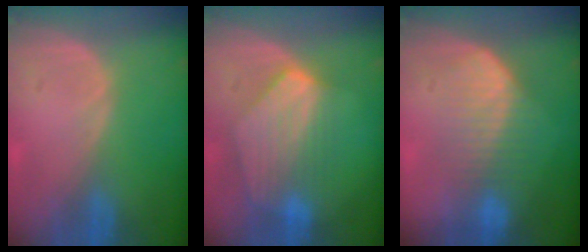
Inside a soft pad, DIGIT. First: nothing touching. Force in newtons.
{"total": 8.1, "press": 7.7, "slide": 2.5}
{"total": 6.8, "press": 6.6, "slide": 1.5}